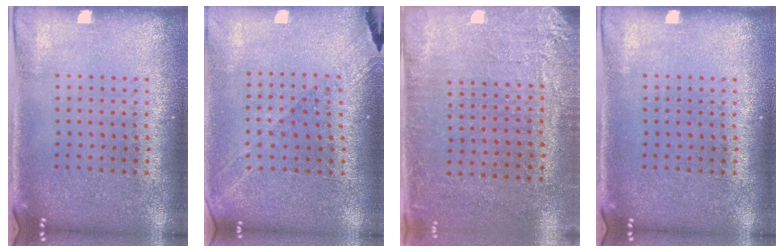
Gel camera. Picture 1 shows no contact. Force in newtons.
{"total": 1.3, "press": 1.2, "slide": 0.5}
{"total": 2.8, "press": 2.6, "slide": 1.1}
{"total": 0.0}